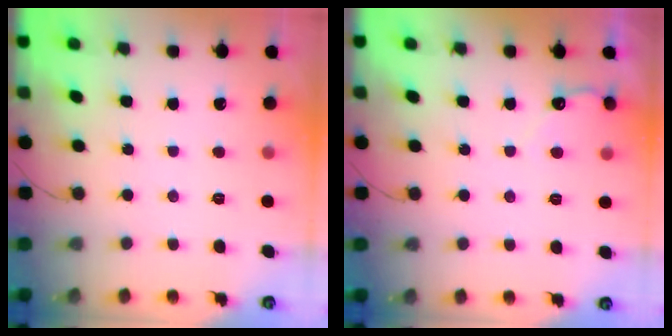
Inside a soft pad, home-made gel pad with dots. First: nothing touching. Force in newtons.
{"total": 3.9, "press": 3.9, "slide": 0.3}